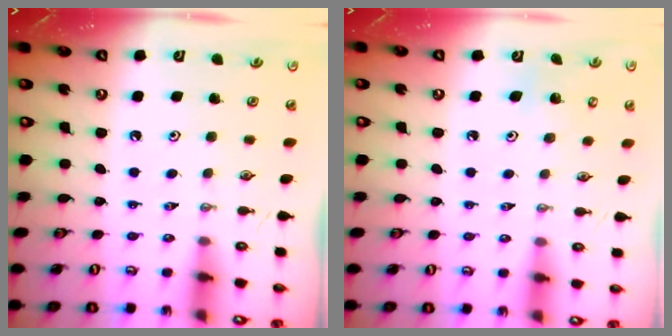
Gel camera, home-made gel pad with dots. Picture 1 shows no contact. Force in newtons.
{"total": 6.1, "press": 6.1, "slide": 0.5}